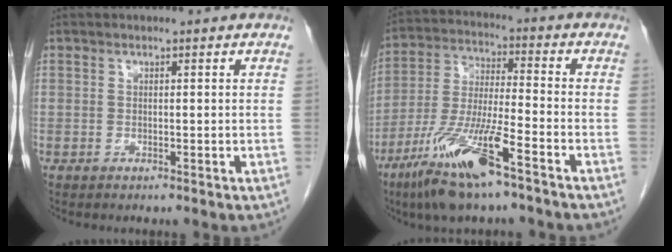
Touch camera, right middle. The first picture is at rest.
{"total": 13.6, "force": [-8.2, 1.3, 10.7], "torque": [-0.224, -0.028, -0.154]}